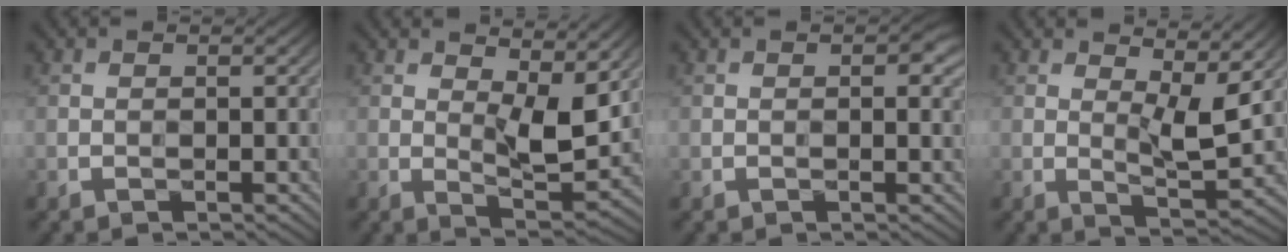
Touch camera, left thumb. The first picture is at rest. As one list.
[{"total": 8.0, "force": [3.3, 2.9, 6.7], "torque": [-0.113, -0.008, 0.058]}, {"total": 2.1, "force": [0.5, 1.2, 1.7], "torque": [-0.020, -0.001, 0.011]}, {"total": 6.5, "force": [3.4, 1.9, 5.2], "torque": [-0.088, -0.009, 0.059]}]